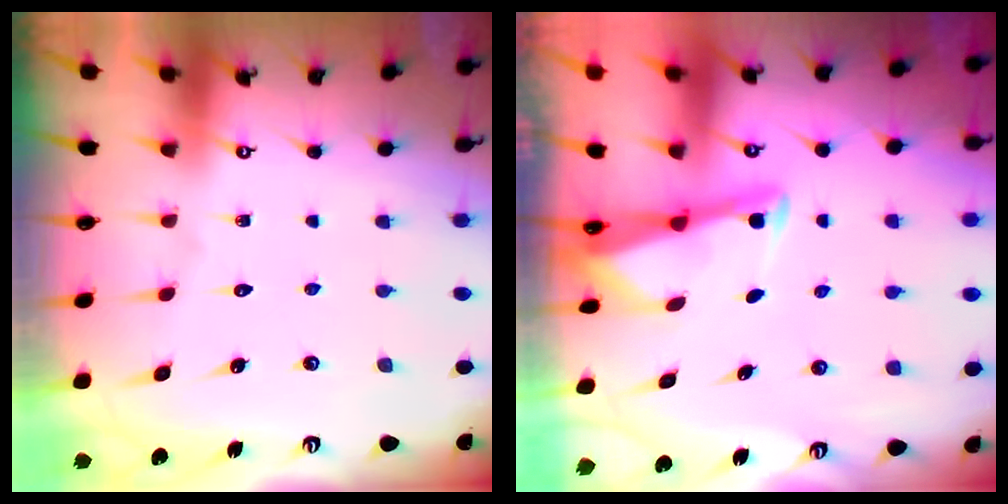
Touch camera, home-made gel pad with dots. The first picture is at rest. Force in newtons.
{"total": 2.7, "press": 2.7, "slide": 0.2}